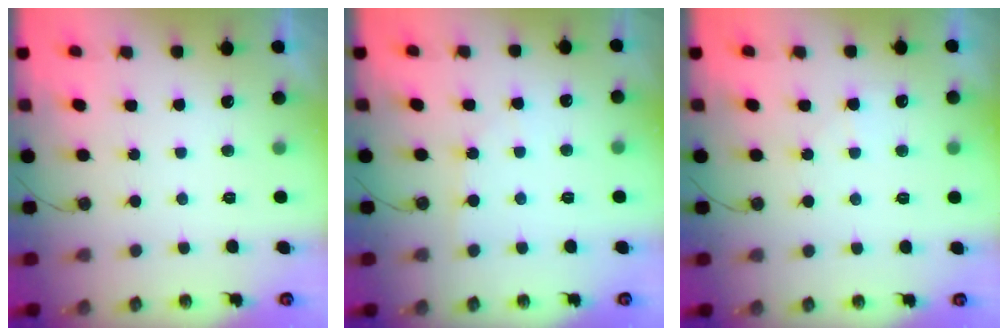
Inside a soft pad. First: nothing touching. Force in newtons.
{"total": 3.5, "press": 3.5, "slide": 0.5}
{"total": 4.8, "press": 4.8, "slide": 0.6}